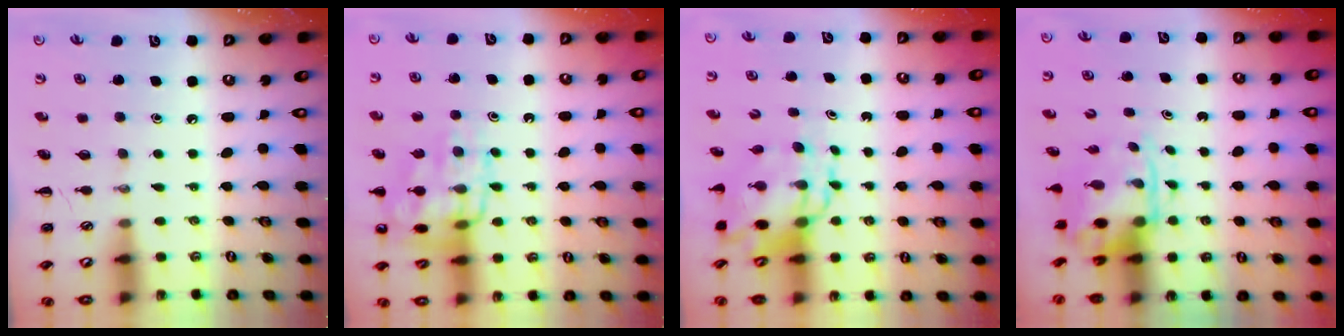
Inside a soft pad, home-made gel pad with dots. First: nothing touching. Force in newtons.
{"total": 14.7, "press": 14.6, "slide": 1.0}
{"total": 8.4, "press": 8.0, "slide": 2.2}
{"total": 3.8, "press": 3.7, "slide": 0.9}